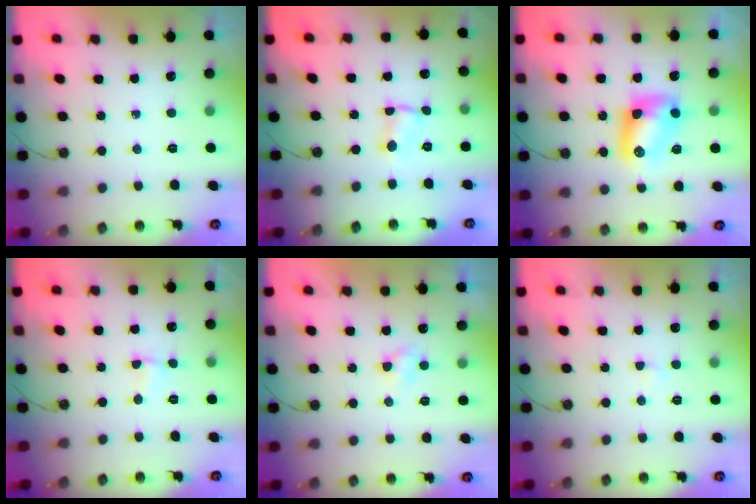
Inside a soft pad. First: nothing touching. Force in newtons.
{"total": 1.9, "press": 1.9, "slide": 0.0}
{"total": 8.9, "press": 8.9, "slide": 0.3}
{"total": 1.3, "press": 1.2, "slide": 0.4}
{"total": 3.2, "press": 3.1, "slide": 0.5}
{"total": 2.3, "press": 2.3, "slide": 0.4}